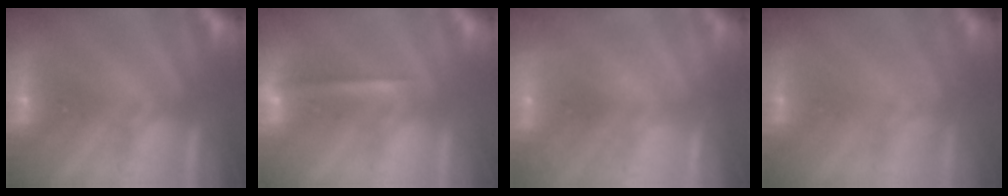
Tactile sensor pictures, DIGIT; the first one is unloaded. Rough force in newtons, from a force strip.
{"total": 1.4}
{"total": 2.3}
{"total": 2.3}